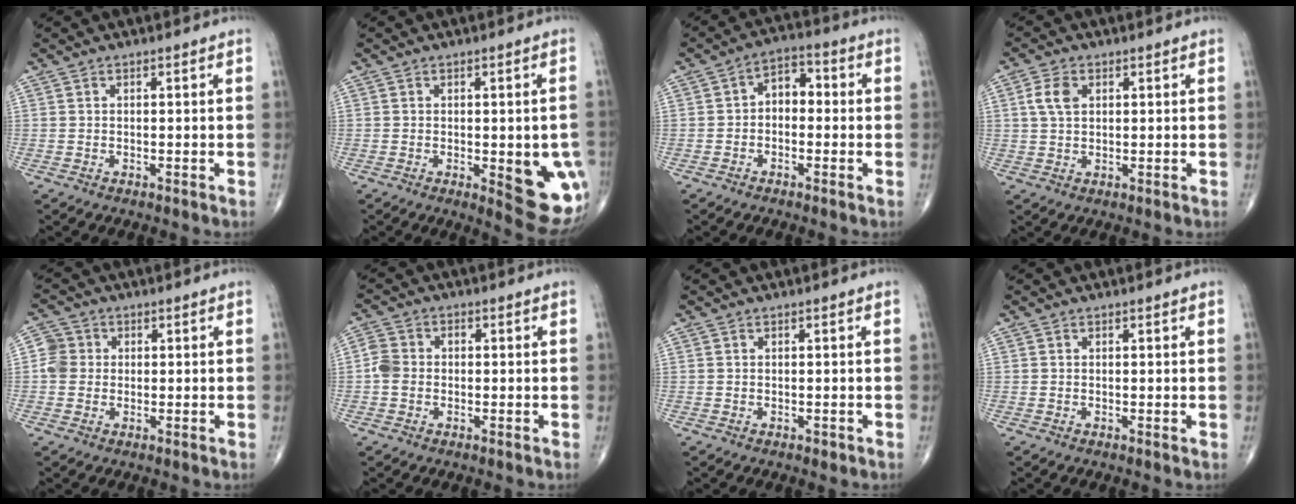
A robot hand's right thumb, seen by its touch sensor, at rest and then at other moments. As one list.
[{"total": 11.7, "force": [-2.5, 4.1, 10.7], "torque": [-0.100, -0.014, -0.020]}, {"total": 5.4, "force": [-0.4, 3.7, 3.9], "torque": [-0.037, 0.025, -0.023]}, {"total": 4.2, "force": [1.3, 2.7, 3.0], "torque": [-0.061, 0.002, 0.024]}, {"total": 4.0, "force": [0.0, 3.7, 1.3], "torque": [-0.010, 0.007, -0.007]}, {"total": 3.7, "force": [-0.8, 3.0, 2.0], "torque": [-0.038, 0.012, -0.021]}, {"total": 0.5, "force": [-0.2, 0.3, 0.3], "torque": [-0.001, 0.001, -0.004]}, {"total": 0.0}]